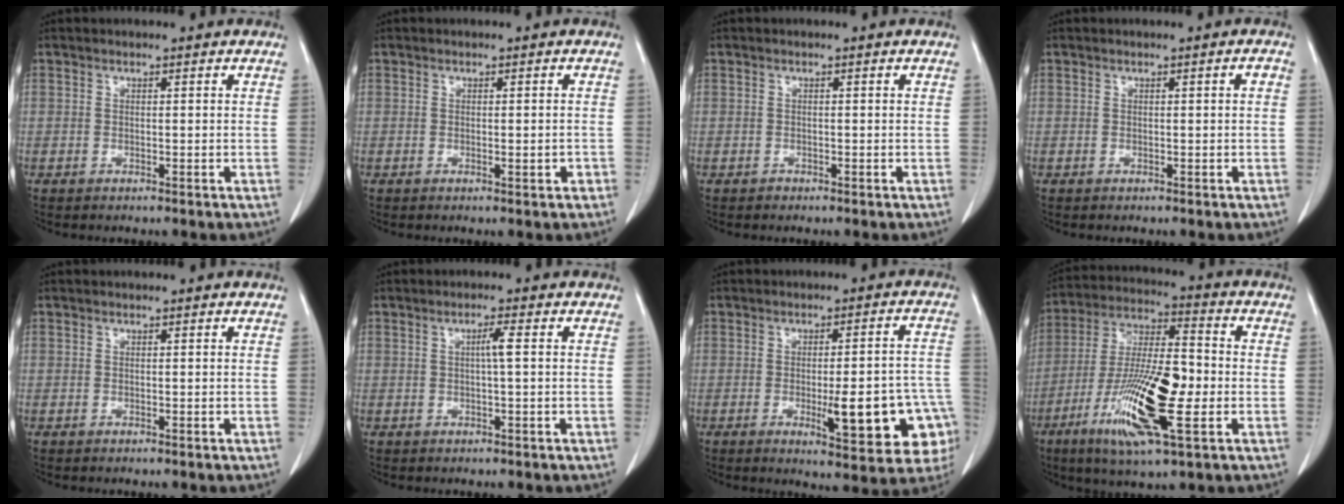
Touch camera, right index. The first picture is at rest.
{"total": 1.3, "force": [-0.4, 0.4, 1.2], "torque": [-0.016, -0.001, -0.002]}
{"total": 0.5, "force": [-0.4, 0.4, -0.1], "torque": [-0.002, 0.001, -0.008]}
{"total": 0.8, "force": [0.0, 0.1, 0.8], "torque": [-0.011, 0.002, 0.001]}
{"total": 0.0}
{"total": 2.1, "force": [0.2, -0.3, 2.1], "torque": [-0.039, 0.002, 0.003]}
{"total": 14.5, "force": [-4.5, 3.2, 13.5], "torque": [-0.104, 0.021, -0.044]}
{"total": 17.3, "force": [-4.8, 3.3, 16.2], "torque": [-0.318, -0.011, -0.085]}